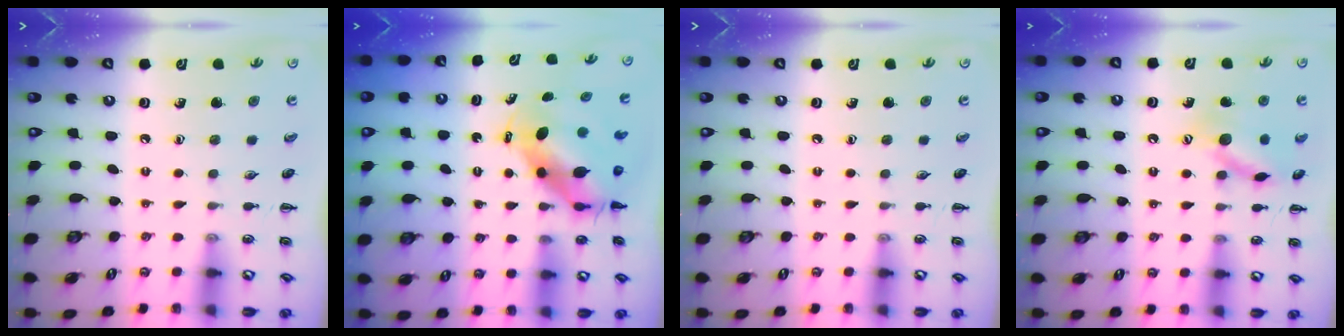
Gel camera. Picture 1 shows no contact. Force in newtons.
{"total": 6.9, "press": 6.6, "slide": 1.9}
{"total": 0.0}
{"total": 12.4, "press": 12.4, "slide": 0.8}